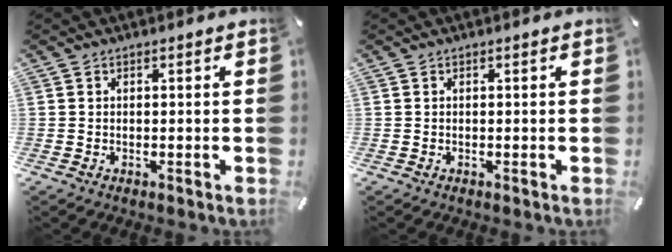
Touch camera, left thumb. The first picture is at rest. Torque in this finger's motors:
{"motor_torque": [0.00, 0.00, 0.00, 0.00, 0.00]}